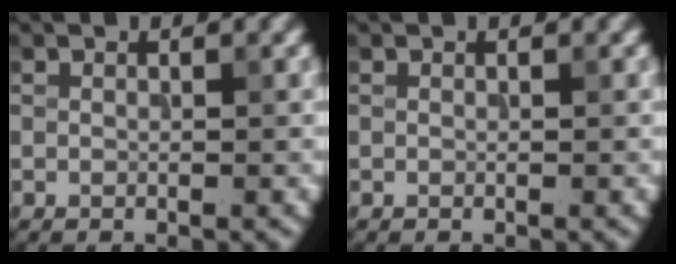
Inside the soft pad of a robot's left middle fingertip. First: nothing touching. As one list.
[{"total": 0.0}]